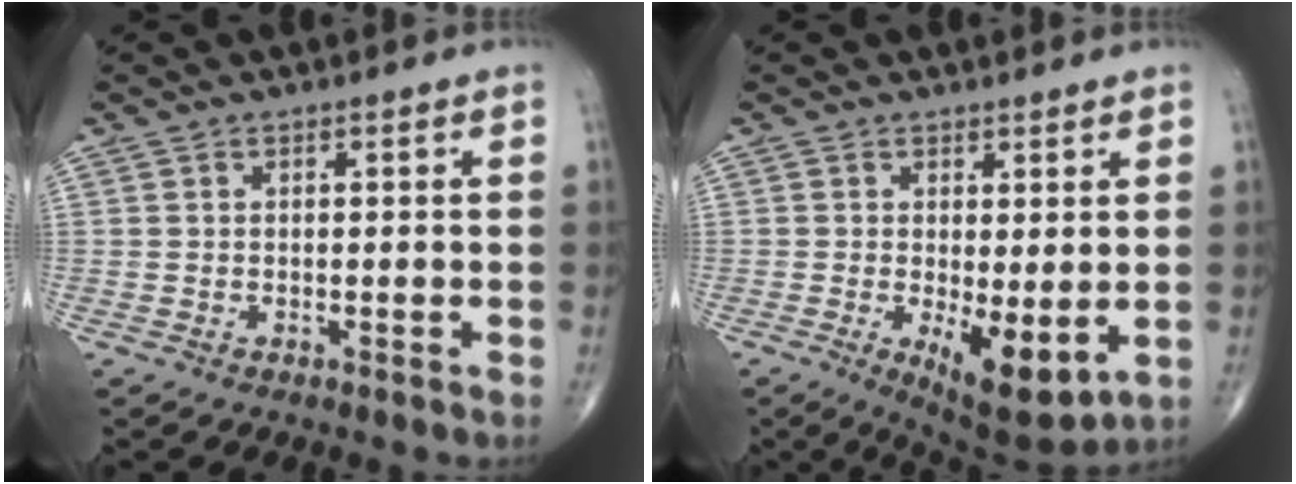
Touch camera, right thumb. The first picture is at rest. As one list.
[{"total": 9.3, "force": [-1.6, 3.5, 8.5], "torque": [-0.124, -0.026, -0.014]}]